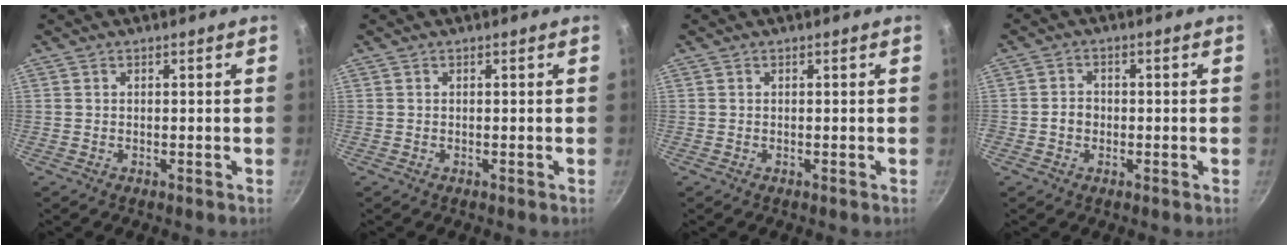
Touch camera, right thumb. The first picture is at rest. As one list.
[{"total": 0.0}, {"total": 0.0}, {"total": 2.6, "force": [-0.6, 2.3, 1.1], "torque": [-0.004, 0.011, -0.013]}]